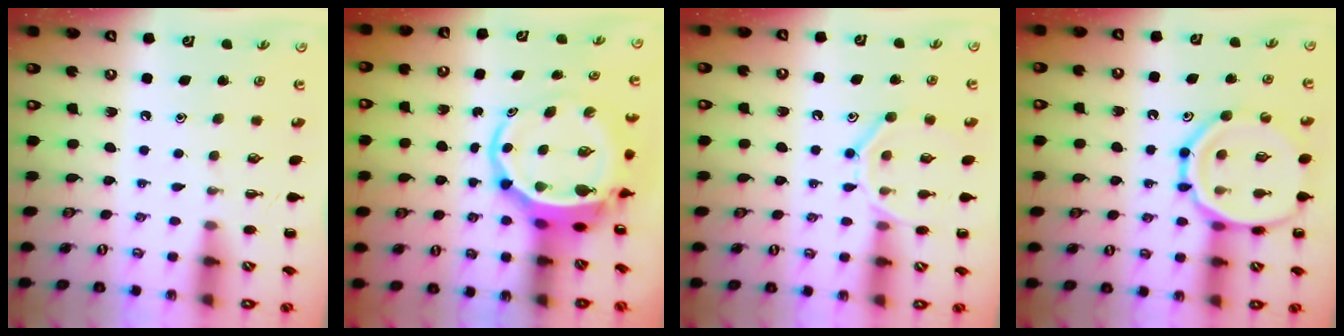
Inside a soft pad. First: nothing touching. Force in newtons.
{"total": 7.2, "press": 6.9, "slide": 1.7}
{"total": 11.6, "press": 11.5, "slide": 1.4}
{"total": 16.4, "press": 16.3, "slide": 2.5}